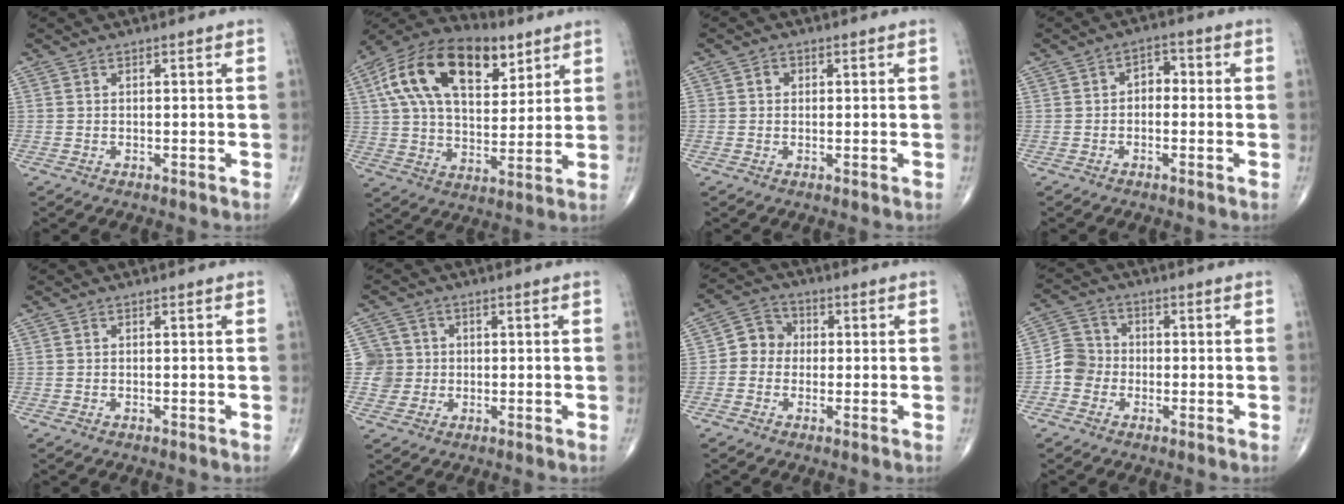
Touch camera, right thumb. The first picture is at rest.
{"total": 23.0, "force": [9.9, 12.6, 16.6], "torque": [-0.276, -0.003, 0.168]}
{"total": 1.6, "force": [0.3, 1.4, 0.6], "torque": [-0.001, 0.003, 0.002]}
{"total": 3.4, "force": [-0.2, 2.5, 2.4], "torque": [-0.012, 0.016, -0.017]}
{"total": 0.0}
{"total": 5.0, "force": [0.1, 5.0, 0.2], "torque": [0.027, 0.008, -0.003]}
{"total": 5.6, "force": [-0.4, 5.0, 2.4], "torque": [-0.016, 0.018, -0.021]}
{"total": 5.0, "force": [-1.4, 4.5, 1.6], "torque": [-0.011, 0.015, -0.039]}